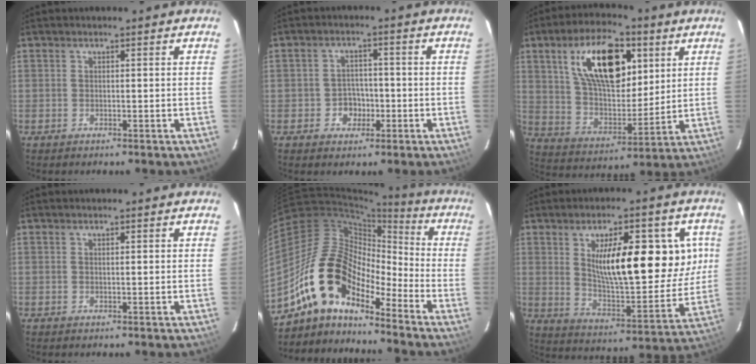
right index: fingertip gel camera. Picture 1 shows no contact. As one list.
[{"total": 3.6, "force": [-1.8, 3.1, 0.2], "torque": [-0.010, 0.012, -0.020]}, {"total": 18.7, "force": [7.6, 9.3, 14.2], "torque": [-0.247, 0.013, 0.142]}, {"total": 0.9, "force": [0.0, -0.6, -0.6], "torque": [0.012, 0.001, 0.001]}, {"total": 14.4, "force": [-11.4, 5.5, 6.8], "torque": [-0.109, 0.008, -0.227]}, {"total": 18.3, "force": [5.5, 6.6, 16.2], "torque": [-0.245, -0.003, 0.094]}]